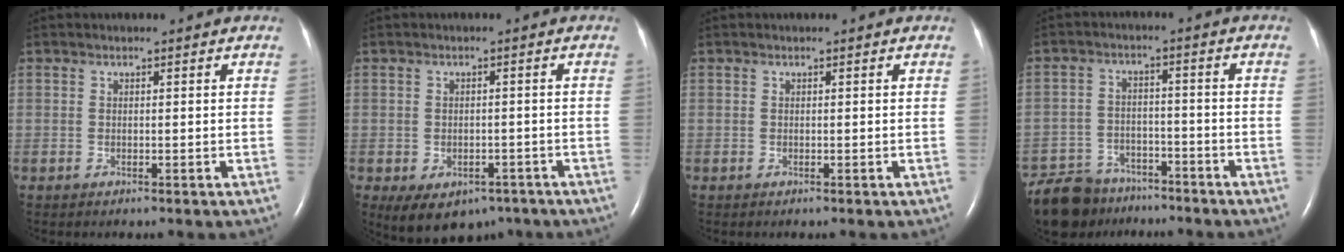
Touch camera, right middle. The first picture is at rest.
{"total": 8.3, "force": [-5.2, 5.3, 3.7], "torque": [-0.059, 0.008, -0.065]}
{"total": 0.0}
{"total": 10.5, "force": [-8.9, 5.2, 2.1], "torque": [-0.051, 0.008, -0.144]}